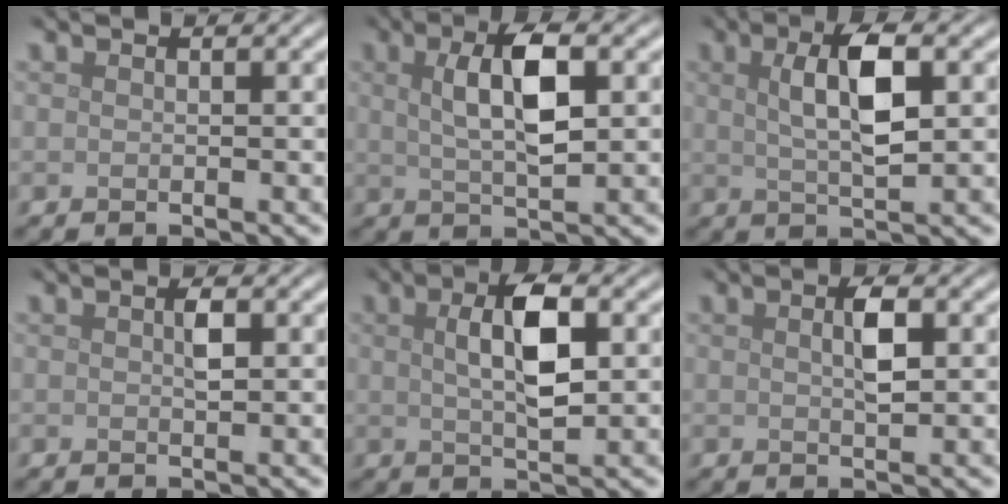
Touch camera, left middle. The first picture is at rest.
{"total": 5.4, "force": [1.3, 1.8, 4.9], "torque": [-0.091, 0.007, 0.022]}
{"total": 5.1, "force": [1.3, 1.6, 4.7], "torque": [-0.088, 0.007, 0.022]}
{"total": 1.2, "force": [0.2, 0.4, 1.1], "torque": [-0.019, 0.001, 0.005]}
{"total": 5.2, "force": [1.1, 1.9, 4.7], "torque": [-0.090, 0.006, 0.019]}
{"total": 2.2, "force": [0.5, 0.6, 2.0], "torque": [-0.037, 0.002, 0.009]}